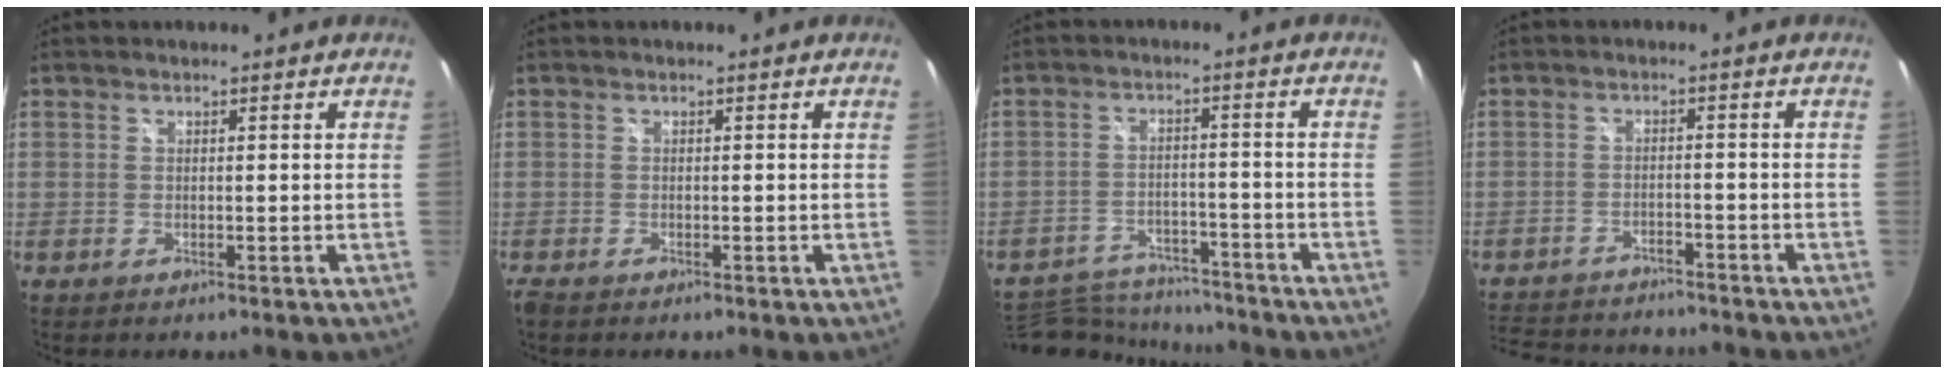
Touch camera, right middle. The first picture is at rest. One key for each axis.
{"total": 1.4, "fx": -1.1, "fy": 0.6, "fz": 0.6, "tx": -0.014, "ty": -0.006, "tz": -0.022}
{"total": 15.6, "fx": -13.7, "fy": 5.5, "fz": 5.1, "tx": -0.132, "ty": 0.010, "tz": -0.199}
{"total": 14.0, "fx": -12.2, "fy": 4.7, "fz": 5.1, "tx": -0.124, "ty": 0.002, "tz": -0.179}